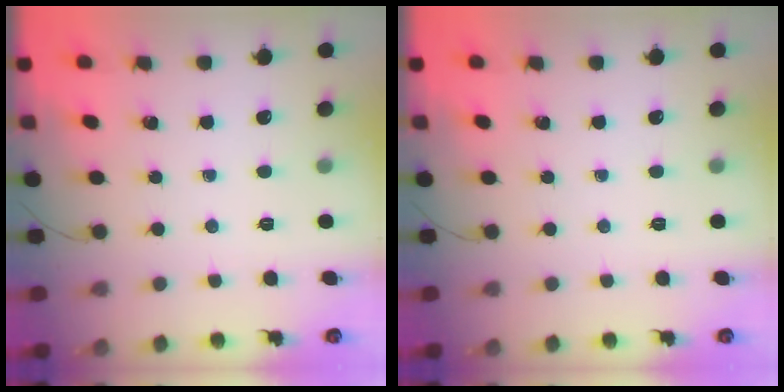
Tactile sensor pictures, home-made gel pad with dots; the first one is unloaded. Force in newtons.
{"total": 0.0}